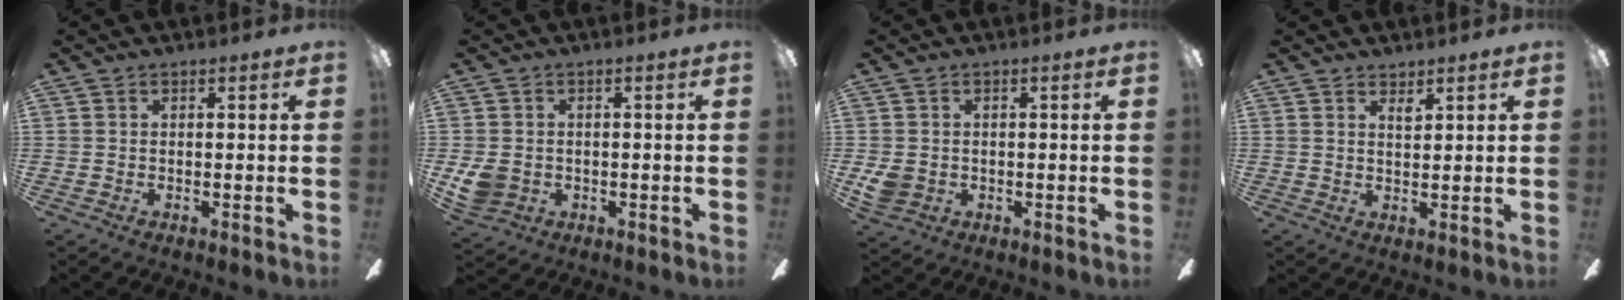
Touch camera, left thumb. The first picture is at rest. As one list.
[{"total": 4.7, "force": [-0.5, 4.0, 2.4], "torque": [-0.055, 0.001, -0.011]}, {"total": 3.5, "force": [-0.3, 3.0, 1.8], "torque": [-0.037, 0.005, -0.004]}, {"total": 2.2, "force": [2.0, 0.6, 0.9], "torque": [-0.013, -0.008, 0.034]}]